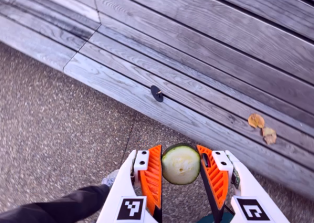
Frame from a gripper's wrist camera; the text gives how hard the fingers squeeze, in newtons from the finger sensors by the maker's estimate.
{"total": 11.4, "left": 11.6, "right": 11.3}